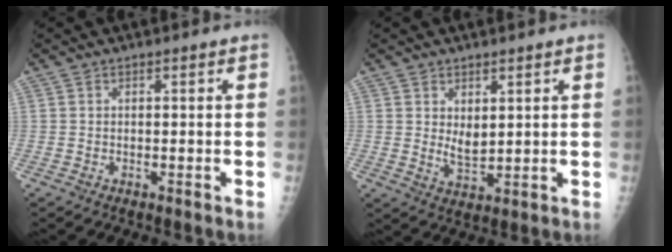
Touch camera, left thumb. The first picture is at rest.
{"total": 4.3, "force": [1.6, 2.4, 3.3], "torque": [-0.048, -0.022, 0.038]}